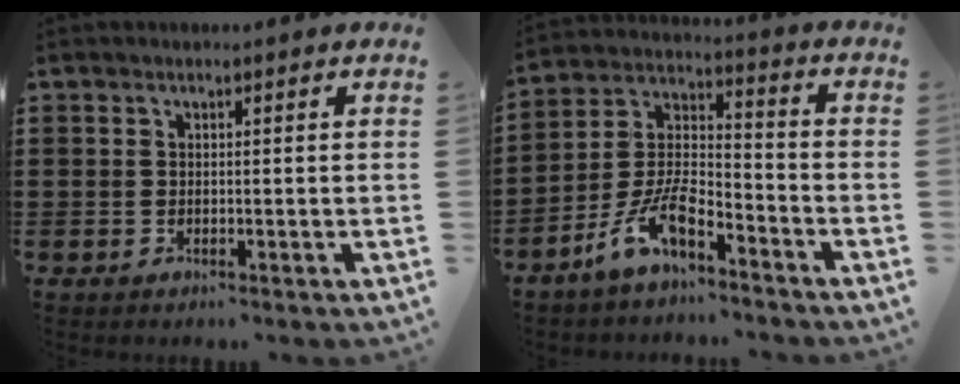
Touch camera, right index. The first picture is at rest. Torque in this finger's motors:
{"motor_torque": [0.47, -0.18, 0.24, 0.21]}